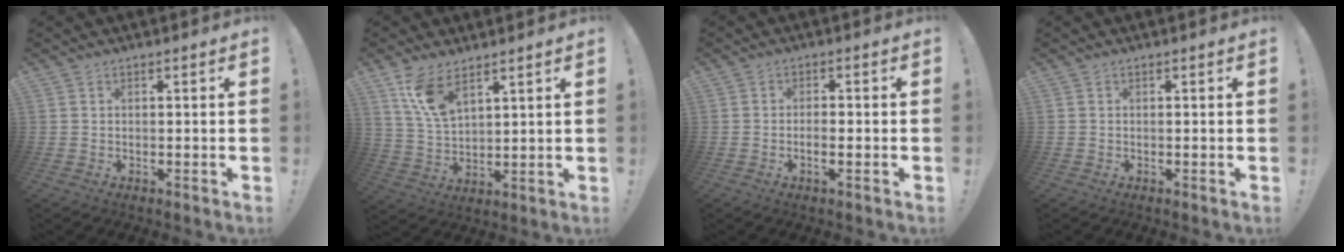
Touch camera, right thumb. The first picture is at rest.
{"total": 10.1, "force": [6.9, 4.2, 6.1], "torque": [-0.121, -0.029, 0.131]}
{"total": 3.0, "force": [-1.0, 0.6, 2.8], "torque": [-0.048, -0.001, -0.019]}
{"total": 0.0}